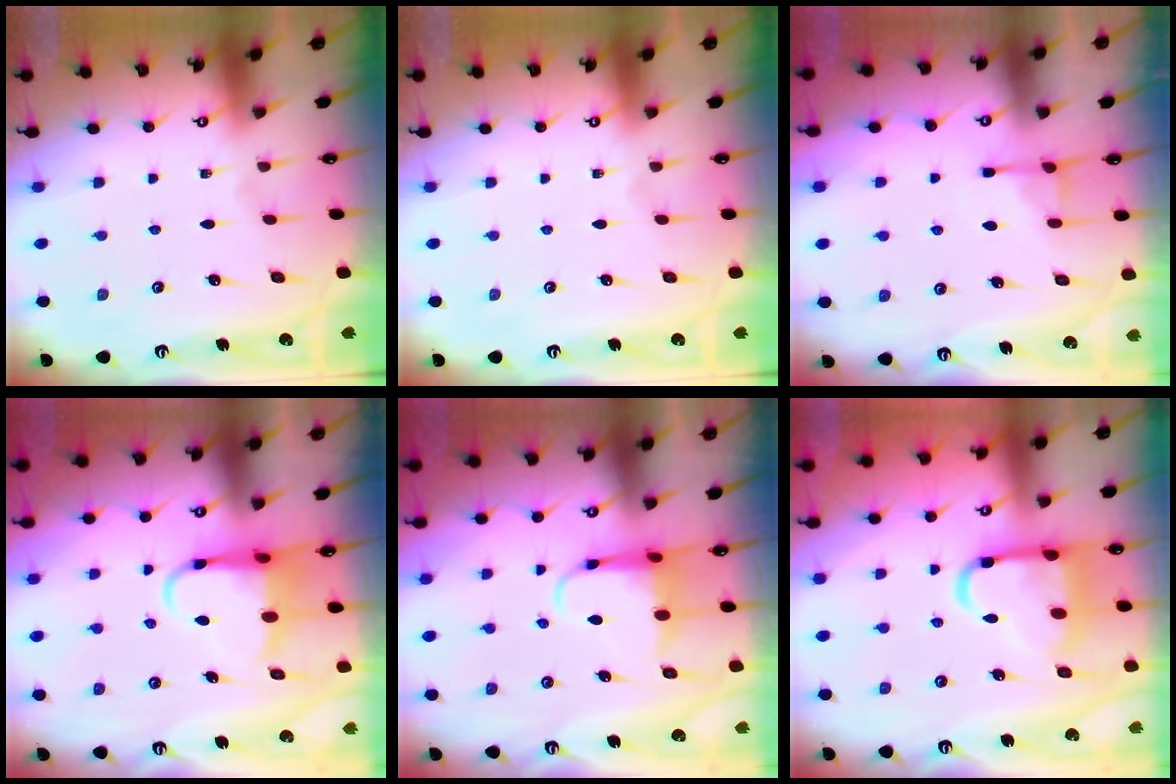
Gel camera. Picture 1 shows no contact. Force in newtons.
{"total": 0.0}
{"total": 5.3, "press": 5.2, "slide": 0.5}
{"total": 6.6, "press": 6.5, "slide": 1.2}
{"total": 6.0, "press": 5.9, "slide": 0.7}
{"total": 14.0, "press": 13.9, "slide": 1.6}